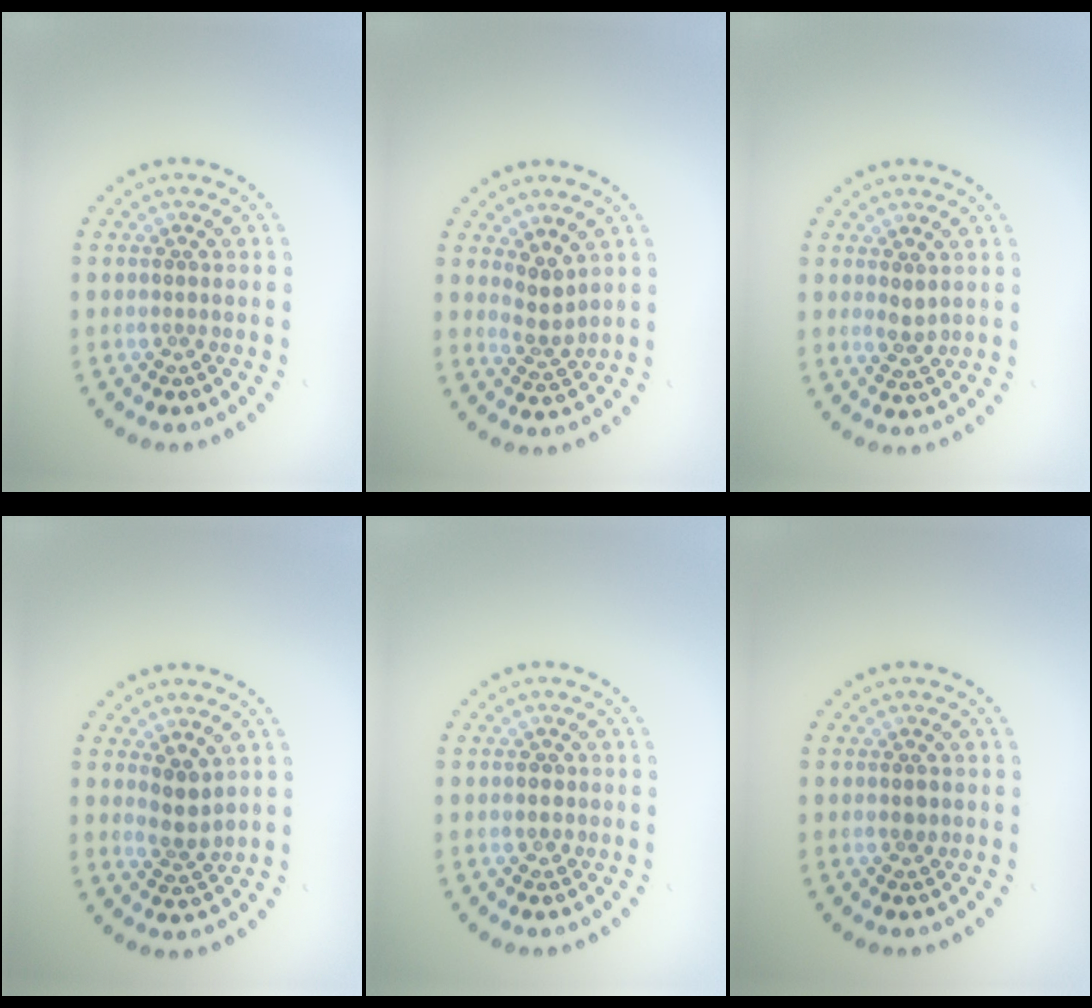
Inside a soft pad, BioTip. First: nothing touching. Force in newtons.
{"total": 2.1, "press": 1.6, "slide": 1.4}
{"total": 1.3, "press": 1.3, "slide": 0.4}
{"total": 2.2, "press": 1.7, "slide": 1.4}
{"total": 1.1, "press": 1.0, "slide": 0.5}
{"total": 1.1, "press": 1.0, "slide": 0.2}